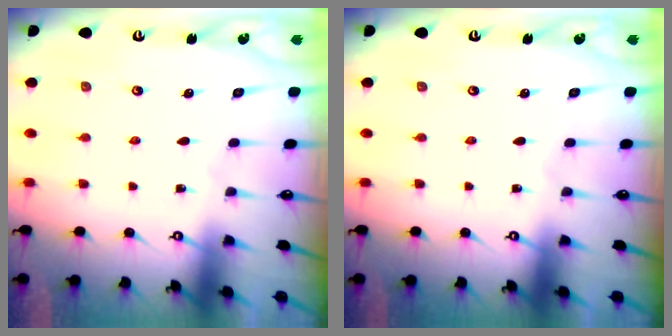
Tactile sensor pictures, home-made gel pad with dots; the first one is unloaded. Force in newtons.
{"total": 0.0}